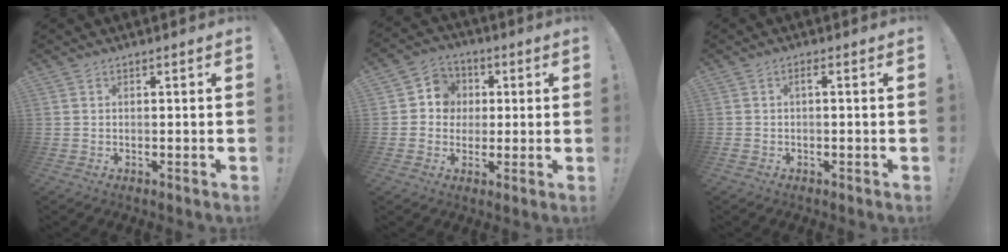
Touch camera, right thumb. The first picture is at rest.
{"total": 8.2, "force": [0.4, 7.9, 2.1], "torque": [-0.022, 0.006, 0.013]}
{"total": 1.6, "force": [-0.3, 0.3, 1.5], "torque": [-0.034, 0.005, -0.004]}